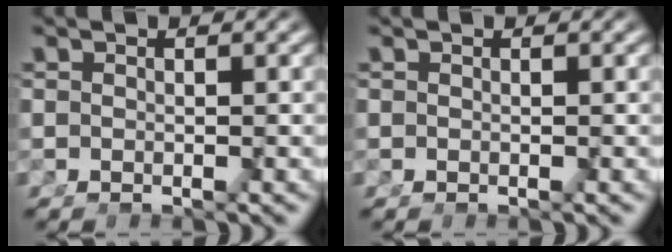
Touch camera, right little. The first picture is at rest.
{"total": 0.0}